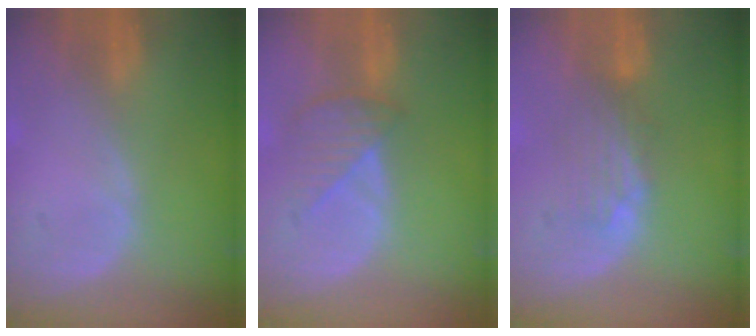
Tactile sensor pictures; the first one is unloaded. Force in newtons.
{"total": 4.6, "press": 4.3, "slide": 1.7}
{"total": 4.4, "press": 3.8, "slide": 2.2}